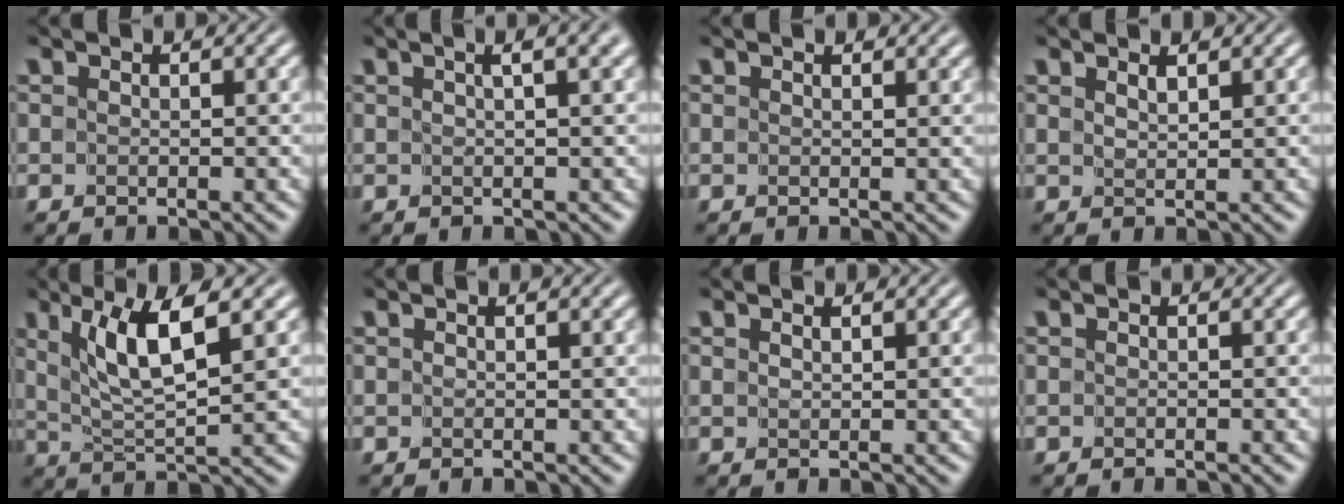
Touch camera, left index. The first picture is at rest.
{"total": 5.6, "force": [2.8, 2.2, 4.3], "torque": [-0.032, 0.023, 0.009]}
{"total": 1.5, "force": [1.1, 0.5, 0.9], "torque": [-0.006, -0.003, 0.010]}
{"total": 1.0, "force": [1.0, 0.0, 0.3], "torque": [-0.002, -0.001, 0.016]}
{"total": 6.1, "force": [2.3, 1.2, 5.5], "torque": [-0.095, -0.004, 0.043]}
{"total": 1.2, "force": [0.7, 0.2, 0.9], "torque": [-0.011, -0.002, 0.009]}
{"total": 0.7, "force": [0.7, 0.0, 0.2], "torque": [0.001, -0.004, 0.007]}
{"total": 0.0}